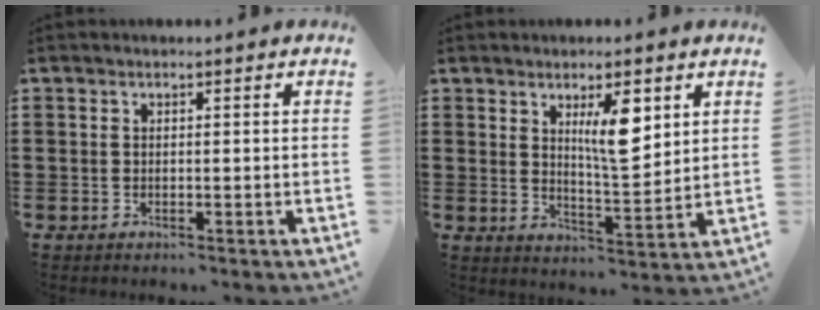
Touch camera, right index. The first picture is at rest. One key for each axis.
{"total": 7.3, "fx": 3.2, "fy": 2.3, "fz": 6.1, "tx": -0.096, "ty": -0.007, "tz": 0.048}